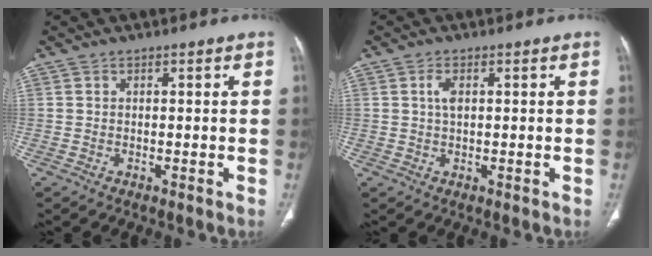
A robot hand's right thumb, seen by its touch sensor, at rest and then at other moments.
{"total": 2.3, "force": [0.6, 1.1, 1.9], "torque": [-0.038, 0.003, 0.014]}